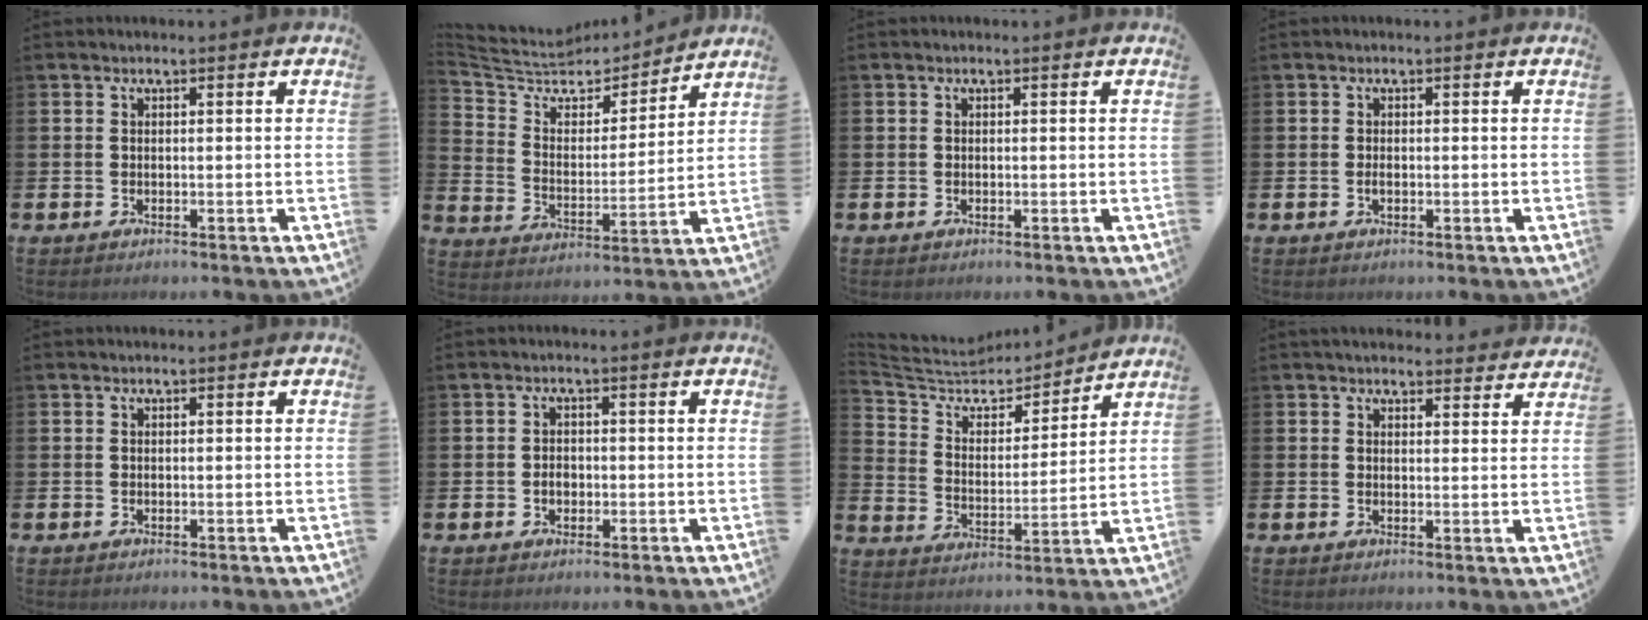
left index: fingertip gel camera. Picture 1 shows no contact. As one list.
[{"total": 7.2, "force": [6.3, 3.0, 1.8], "torque": [-0.078, -0.051, 0.105]}, {"total": 0.0}, {"total": 0.6, "force": [-0.1, 0.3, 0.5], "torque": [-0.015, 0.002, -0.002]}, {"total": 0.0}, {"total": 1.7, "force": [-0.4, 1.3, 1.0], "torque": [-0.008, 0.002, -0.012]}, {"total": 7.7, "force": [7.0, 2.7, 1.8], "torque": [-0.079, -0.056, 0.119]}, {"total": 2.8, "force": [2.7, 0.6, 0.3], "torque": [-0.003, -0.014, 0.048]}]